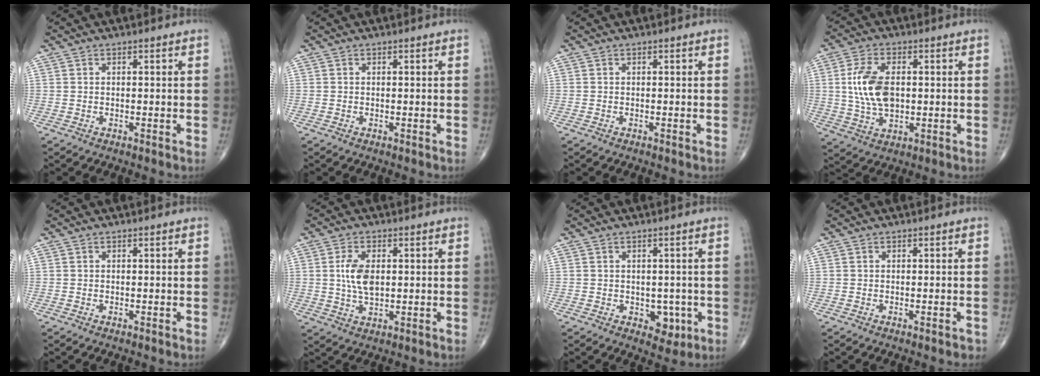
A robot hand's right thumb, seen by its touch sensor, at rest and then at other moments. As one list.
[{"total": 0.0}, {"total": 0.0}, {"total": 10.3, "force": [0.9, 5.9, 8.4], "torque": [-0.167, -0.002, 0.021]}, {"total": 0.0}, {"total": 6.5, "force": [0.8, 3.5, 5.4], "torque": [-0.105, -0.005, 0.014]}, {"total": 4.6, "force": [-1.1, 3.3, 2.9], "torque": [-0.010, 0.000, -0.007]}, {"total": 1.0, "force": [-0.5, 0.4, 0.8], "torque": [-0.009, -0.002, -0.005]}]